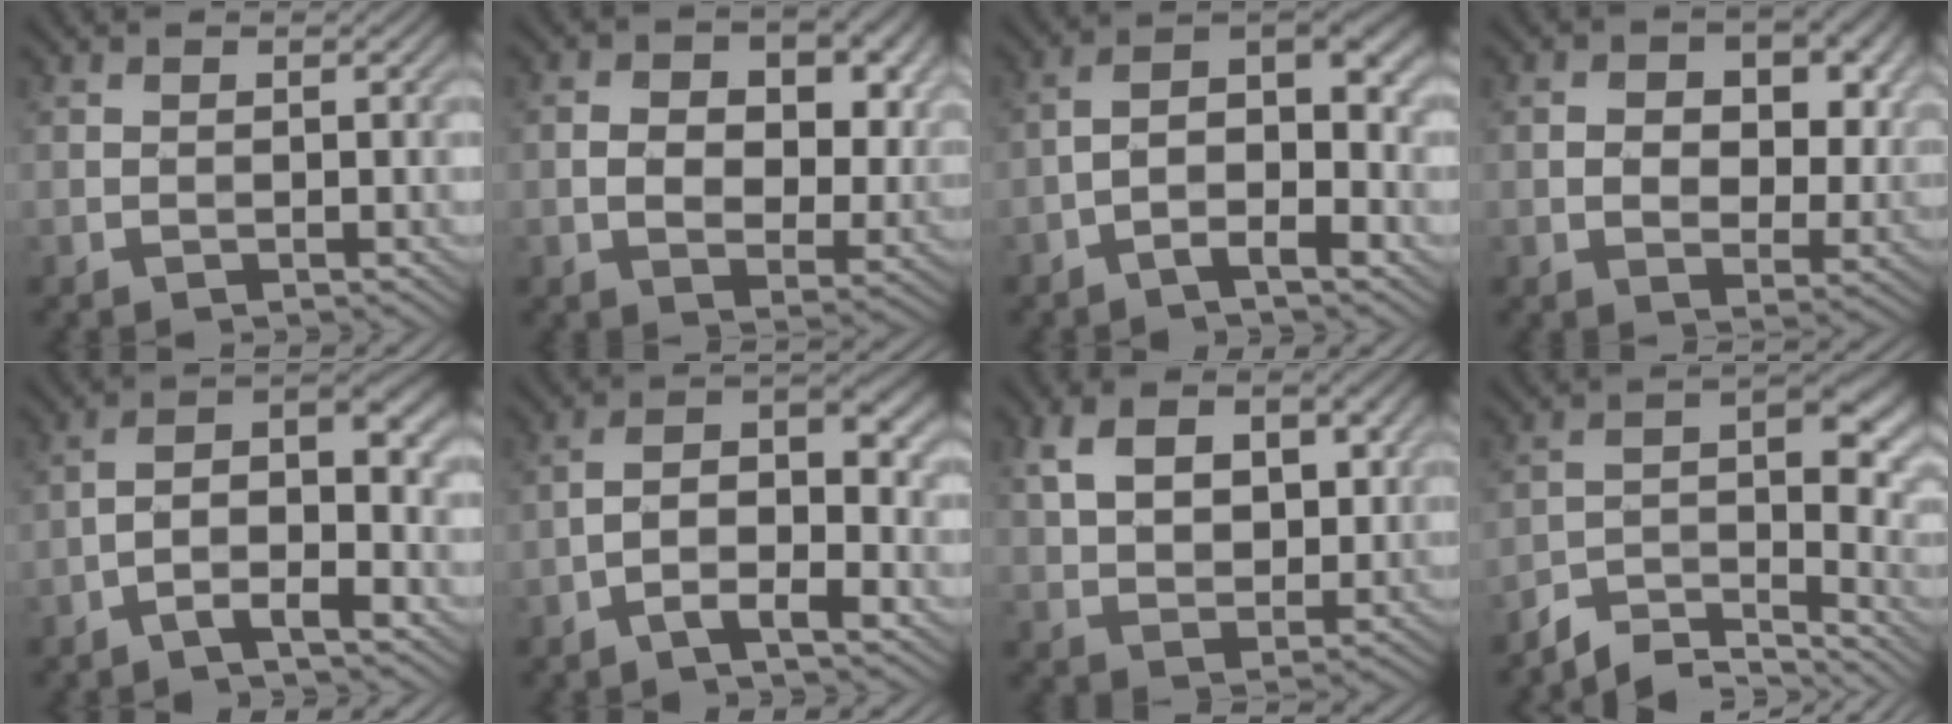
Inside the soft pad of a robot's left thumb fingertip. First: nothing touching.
{"total": 10.4, "force": [1.6, 7.0, 7.6], "torque": [-0.121, -0.015, 0.025]}
{"total": 7.6, "force": [-2.7, 2.9, 6.5], "torque": [-0.104, 0.011, -0.055]}
{"total": 9.2, "force": [1.7, 6.1, 6.7], "torque": [-0.100, -0.012, 0.022]}
{"total": 7.3, "force": [-2.9, 2.3, 6.3], "torque": [-0.102, 0.015, -0.061]}
{"total": 7.2, "force": [-2.5, 2.7, 6.1], "torque": [-0.100, 0.015, -0.054]}
{"total": 9.0, "force": [2.8, 5.6, 6.4], "torque": [-0.131, 0.002, 0.052]}
{"total": 7.0, "force": [-5.2, 2.5, 4.0], "torque": [-0.051, -0.005, -0.106]}